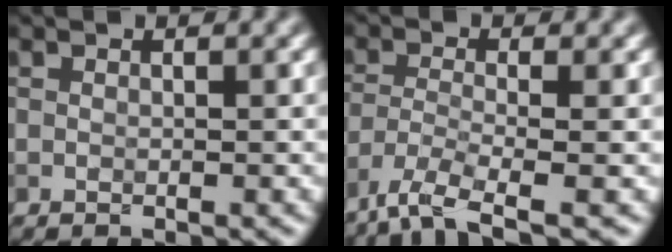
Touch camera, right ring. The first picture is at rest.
{"total": 5.0, "force": [-3.8, 1.0, 3.2], "torque": [-0.062, -0.009, -0.082]}